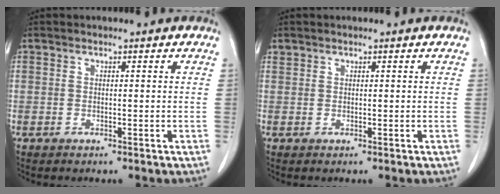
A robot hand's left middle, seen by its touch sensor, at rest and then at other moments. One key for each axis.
{"total": 0.5, "fx": 0.4, "fy": 0.3, "fz": 0.0, "tx": -0.003, "ty": 0.006, "tz": 0.008}